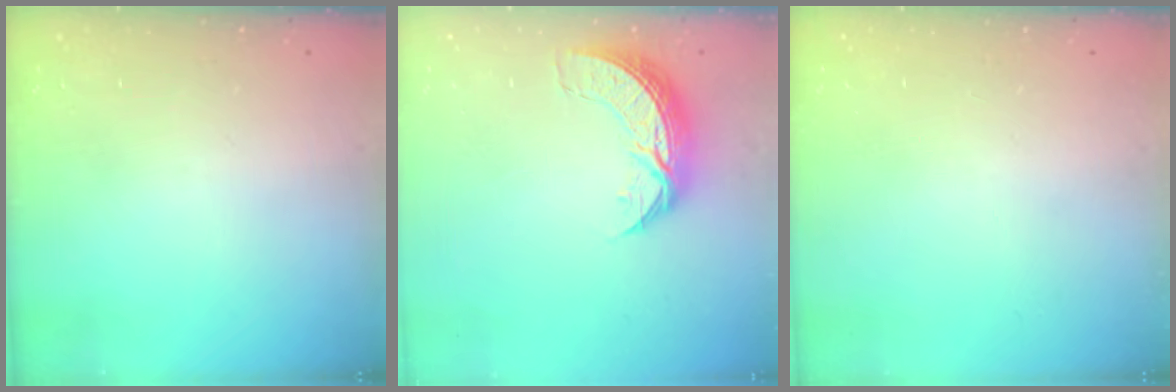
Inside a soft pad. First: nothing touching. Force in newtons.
{"total": 8.6, "press": 8.6, "slide": 0.6}
{"total": 0.0}